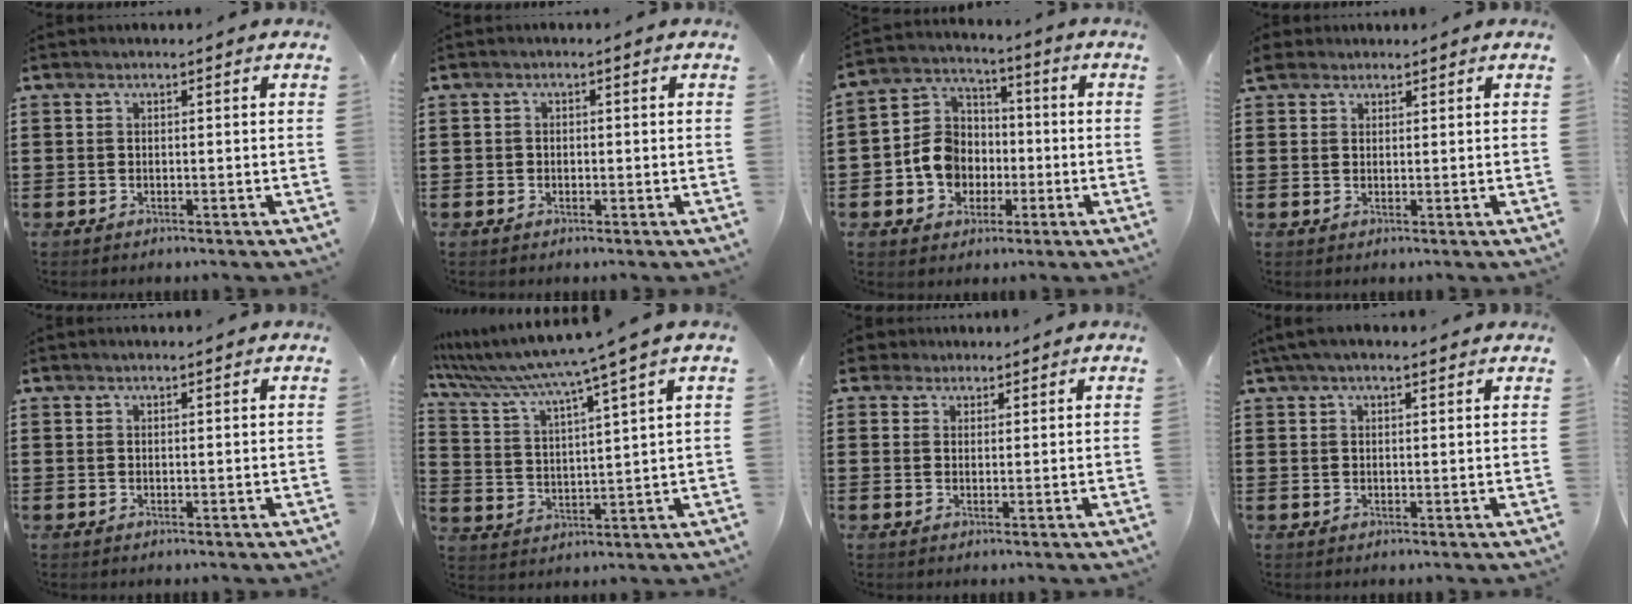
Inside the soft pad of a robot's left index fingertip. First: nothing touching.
{"total": 0.8, "force": [-0.2, 0.7, 0.3], "torque": [-0.009, 0.004, -0.005]}
{"total": 8.4, "force": [-1.9, 7.4, 3.6], "torque": [-0.108, 0.017, -0.040]}
{"total": 2.6, "force": [2.1, 1.4, 0.7], "torque": [-0.022, 0.009, 0.041]}
{"total": 0.6, "force": [0.4, -0.1, 0.4], "torque": [-0.006, -0.001, 0.009]}
{"total": 5.9, "force": [4.8, -1.3, 3.2], "torque": [-0.086, -0.046, 0.072]}
{"total": 2.4, "force": [1.9, 1.4, 0.1], "torque": [-0.012, 0.011, 0.036]}
{"total": 2.7, "force": [1.9, 0.7, 1.8], "torque": [-0.039, 0.006, 0.035]}